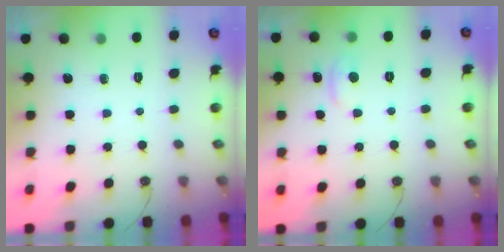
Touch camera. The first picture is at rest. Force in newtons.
{"total": 1.2, "press": 1.0, "slide": 0.8}